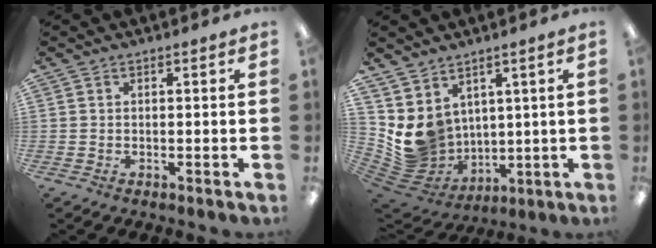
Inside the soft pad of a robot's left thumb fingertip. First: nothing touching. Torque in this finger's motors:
{"motor_torque": [0.44, 0.71, 0.78, -0.93, 0.07]}